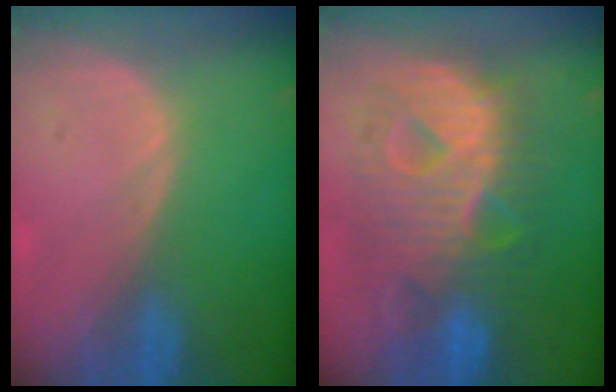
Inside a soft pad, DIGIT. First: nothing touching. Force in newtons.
{"total": 12.4, "press": 12.4, "slide": 1.4}